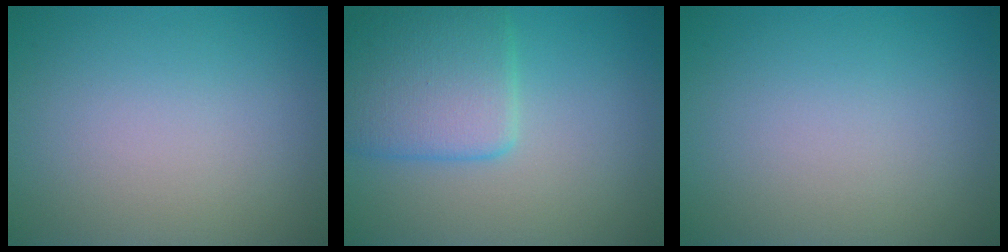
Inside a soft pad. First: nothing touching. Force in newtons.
{"total": 5.3, "press": 5.3, "slide": 0.3}
{"total": 0.0}